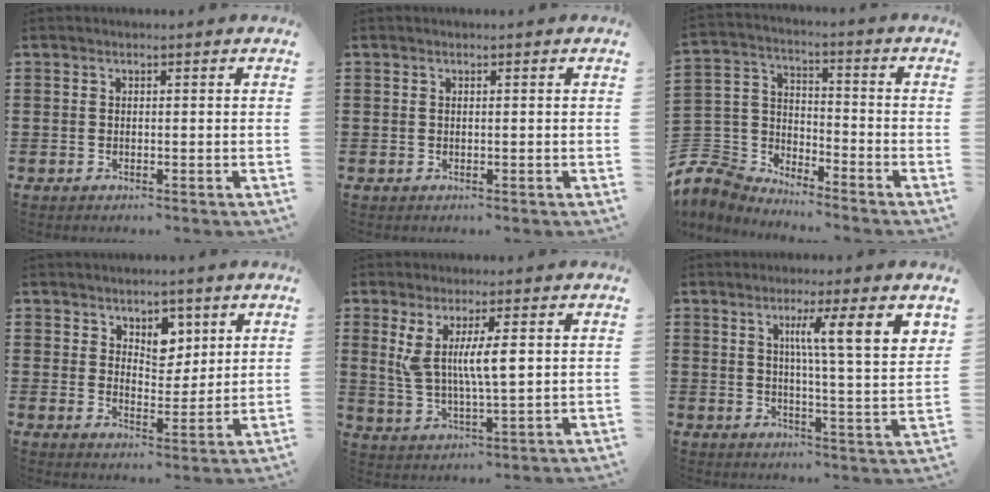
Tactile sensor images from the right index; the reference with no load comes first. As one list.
[{"total": 0.0}, {"total": 5.6, "force": [-4.8, 2.9, 0.4], "torque": [-0.055, -0.010, -0.107]}, {"total": 4.7, "force": [3.1, 3.3, 1.2], "torque": [-0.027, -0.001, 0.052]}, {"total": 7.2, "force": [2.1, 1.4, 6.7], "torque": [-0.142, -0.002, 0.032]}, {"total": 8.0, "force": [3.4, 0.1, 7.2], "torque": [-0.131, -0.010, 0.050]}]